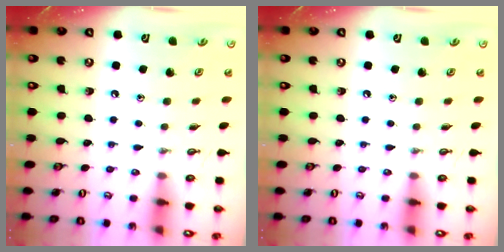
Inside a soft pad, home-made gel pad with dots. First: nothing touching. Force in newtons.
{"total": 0.0}